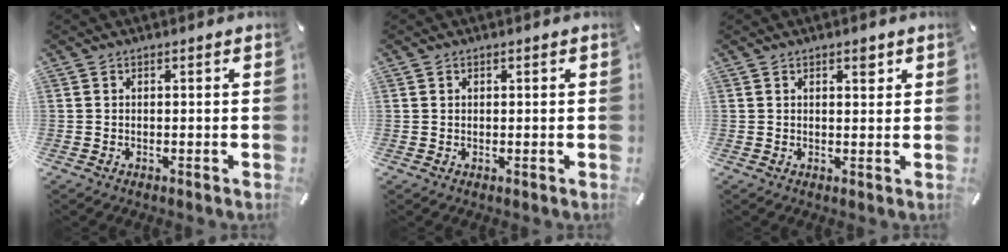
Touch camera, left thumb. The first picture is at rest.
{"total": 0.6, "force": [0.3, 0.6, 0.0], "torque": [0.000, 0.002, 0.006]}
{"total": 2.2, "force": [1.3, 1.2, 1.3], "torque": [-0.011, -0.004, 0.019]}